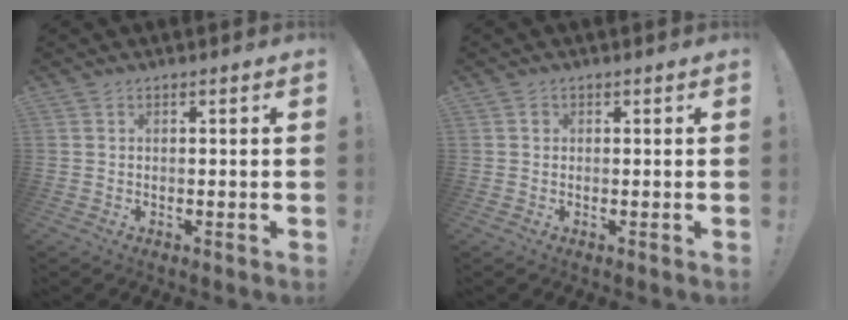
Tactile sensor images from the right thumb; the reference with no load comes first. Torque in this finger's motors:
{"motor_torque": [0.12, 0.09, 0.42, -0.19, -0.03]}